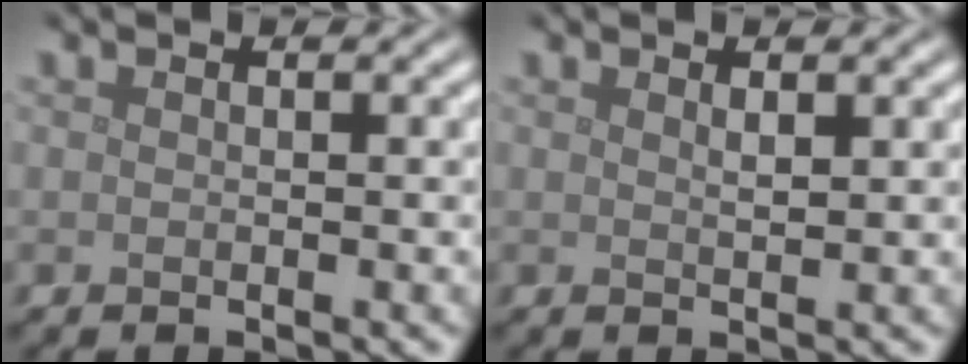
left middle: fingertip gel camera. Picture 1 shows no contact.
{"total": 0.8, "force": [0.6, 0.2, 0.6], "torque": [-0.010, -0.002, 0.010]}